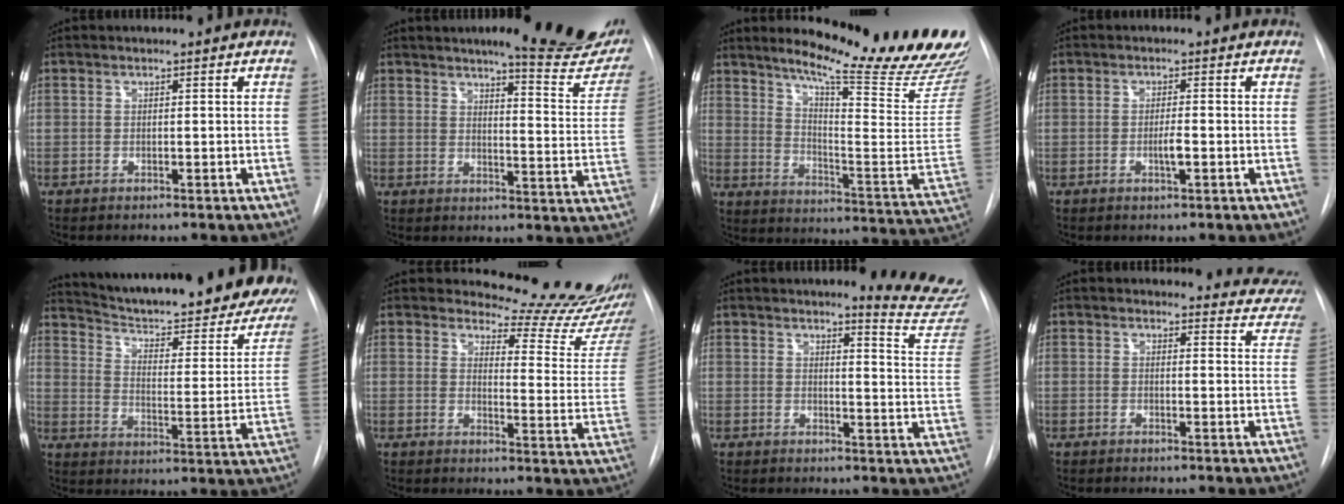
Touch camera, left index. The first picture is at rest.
{"total": 18.0, "force": [15.1, 2.6, 9.5], "torque": [-0.106, -0.057, 0.169]}
{"total": 24.8, "force": [20.7, 1.0, 13.6], "torque": [-0.200, -0.100, 0.269]}
{"total": 1.8, "force": [-0.5, 0.1, 1.8], "torque": [-0.034, -0.002, -0.009]}
{"total": 32.2, "force": [27.7, 6.0, 15.2], "torque": [-0.225, -0.087, 0.345]}
{"total": 16.2, "force": [15.8, 1.5, 3.1], "torque": [-0.021, -0.127, 0.163]}
{"total": 12.2, "force": [11.9, 0.1, 2.4], "torque": [-0.010, -0.101, 0.111]}
{"total": 8.4, "force": [8.2, 1.9, -0.4], "torque": [0.043, -0.047, 0.053]}